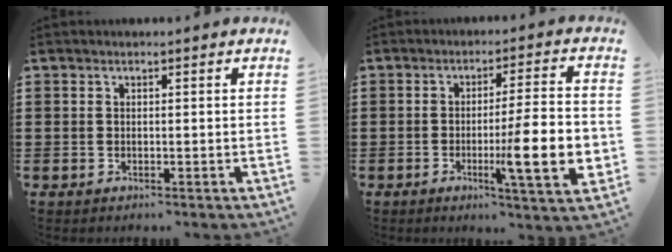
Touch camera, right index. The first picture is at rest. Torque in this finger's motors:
{"motor_torque": [2.14, 0.00, 0.61, 0.13]}